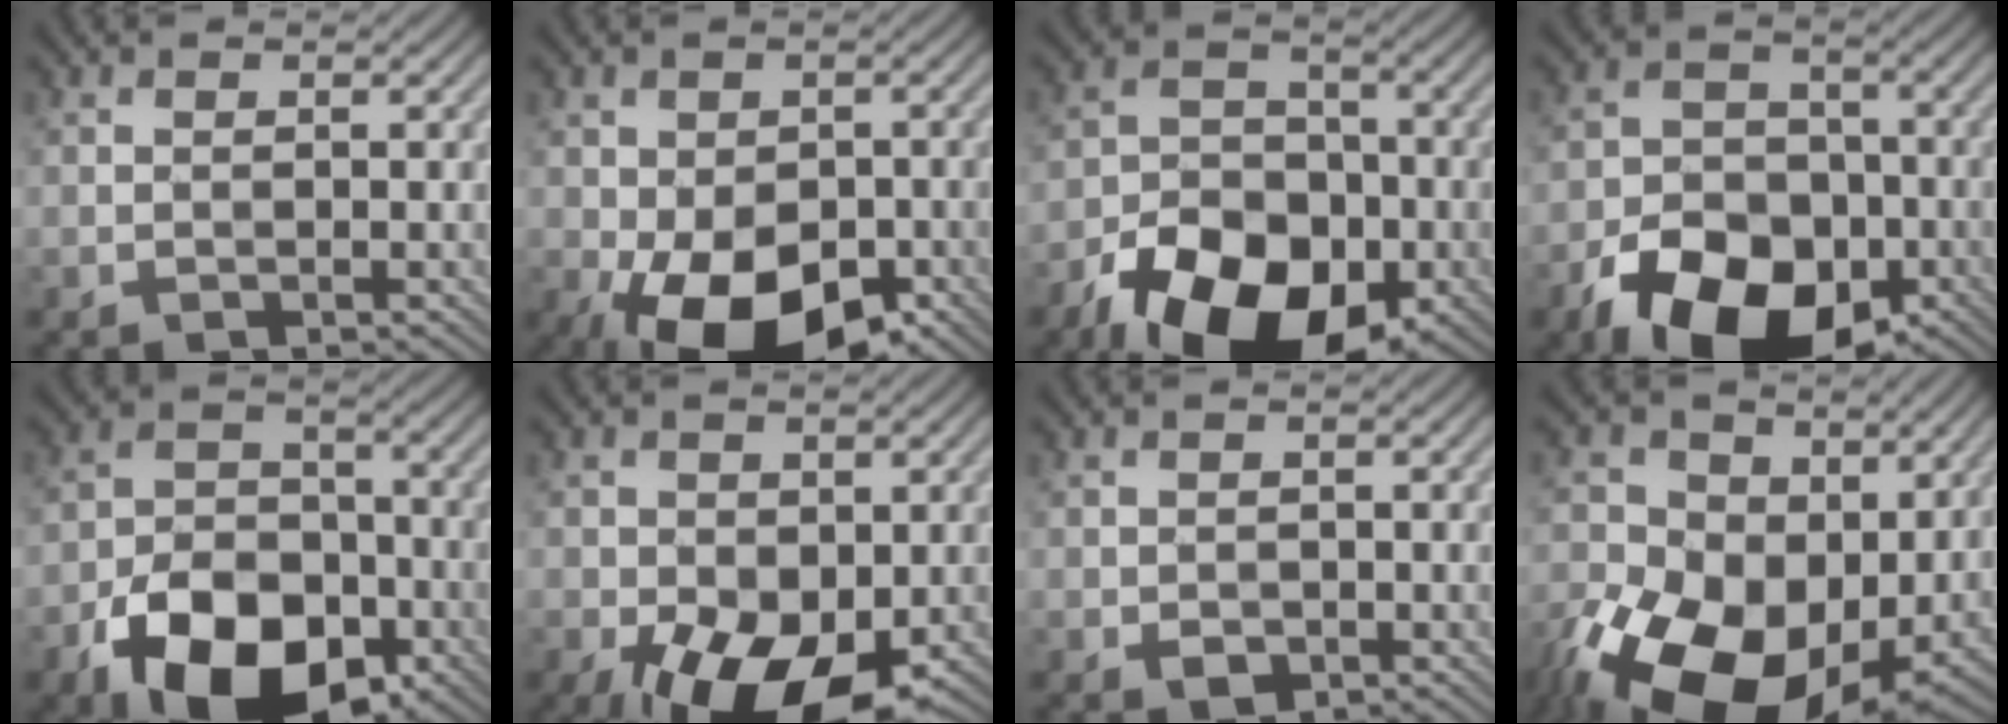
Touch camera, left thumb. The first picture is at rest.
{"total": 13.1, "force": [-6.1, 7.5, 8.8], "torque": [-0.135, -0.036, -0.089]}
{"total": 15.3, "force": [-8.6, 9.0, 9.0], "torque": [-0.164, -0.027, -0.156]}
{"total": 13.8, "force": [-7.7, 8.3, 8.0], "torque": [-0.152, -0.022, -0.138]}
{"total": 14.1, "force": [-7.4, 8.4, 8.6], "torque": [-0.177, -0.024, -0.130]}
{"total": 10.7, "force": [-4.4, 5.9, 7.7], "torque": [-0.132, -0.028, -0.071]}
{"total": 1.6, "force": [-0.5, 1.2, 0.9], "torque": [-0.017, -0.008, -0.008]}
{"total": 18.5, "force": [-5.0, 12.5, 12.7], "torque": [-0.271, -0.032, -0.073]}